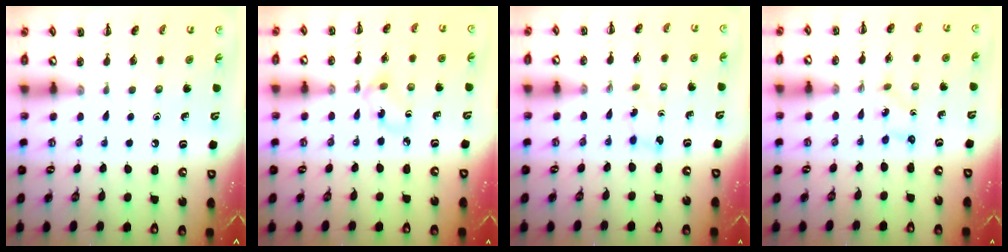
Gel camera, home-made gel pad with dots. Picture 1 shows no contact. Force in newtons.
{"total": 2.9, "press": 2.9, "slide": 0.7}
{"total": 3.3, "press": 3.2, "slide": 1.1}
{"total": 0.6, "press": 0.5, "slide": 0.3}